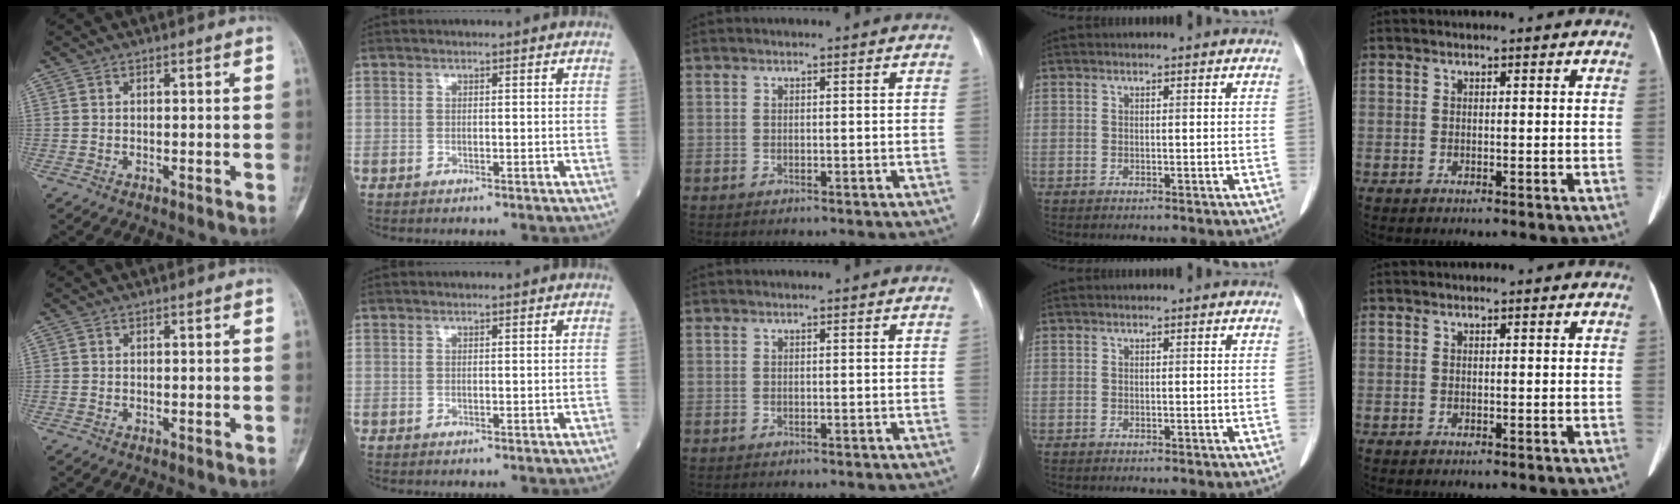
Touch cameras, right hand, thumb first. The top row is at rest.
{}